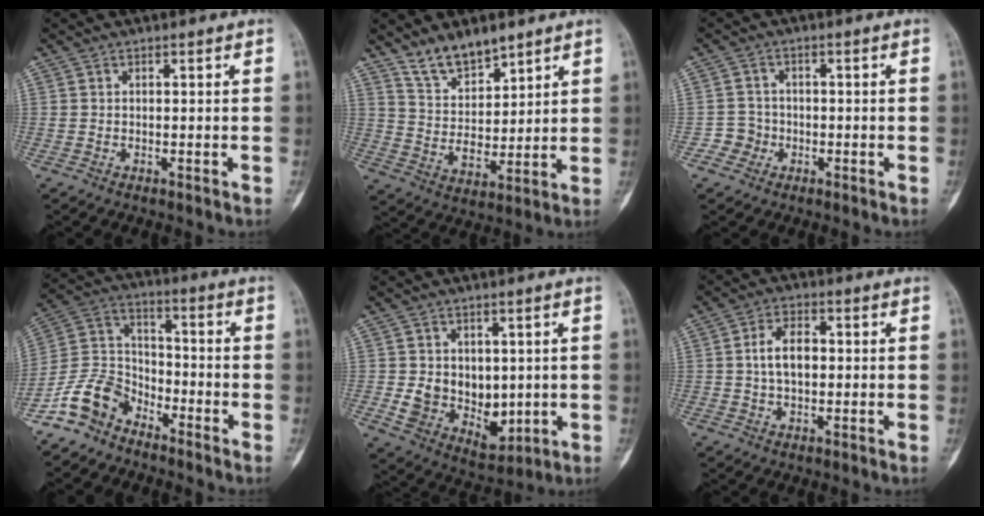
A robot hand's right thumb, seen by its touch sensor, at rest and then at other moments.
{"total": 9.5, "force": [7.5, 4.2, 4.2], "torque": [-0.044, -0.059, 0.149]}
{"total": 3.0, "force": [-1.1, 2.8, -0.2], "torque": [0.023, 0.010, -0.026]}
{"total": 10.5, "force": [-7.7, 6.2, 3.5], "torque": [-0.061, 0.064, -0.163]}
{"total": 11.3, "force": [-0.1, 8.4, 7.6], "torque": [-0.073, -0.016, 0.026]}
{"total": 6.2, "force": [0.4, 3.6, 5.0], "torque": [-0.085, 0.013, 0.004]}